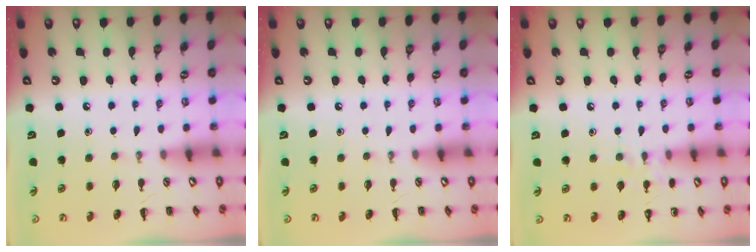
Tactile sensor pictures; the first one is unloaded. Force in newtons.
{"total": 0.0}
{"total": 7.4, "press": 7.2, "slide": 1.7}